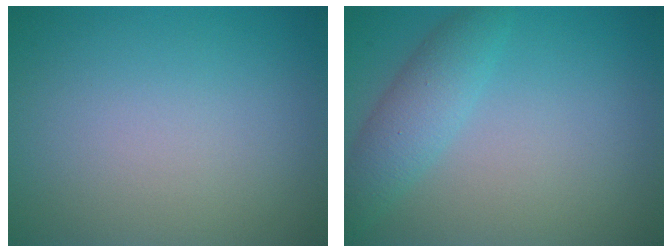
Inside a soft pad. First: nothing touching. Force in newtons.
{"total": 3.0, "press": 3.0, "slide": 0.2}